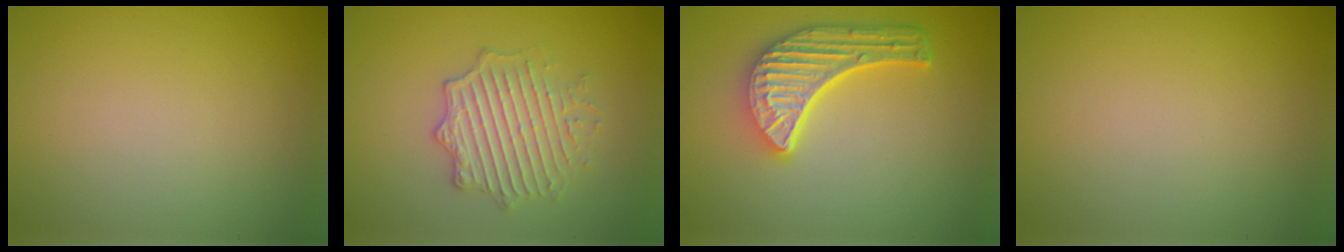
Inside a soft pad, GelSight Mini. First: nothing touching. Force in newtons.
{"total": 3.7, "press": 3.4, "slide": 1.6}
{"total": 5.9, "press": 4.6, "slide": 3.8}
{"total": 0.0}